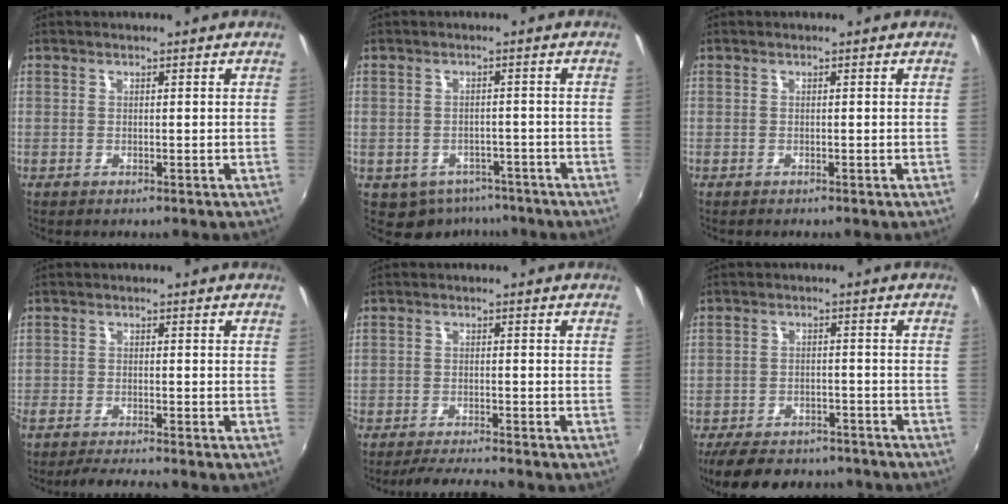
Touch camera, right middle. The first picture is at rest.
{"total": 6.5, "force": [-4.4, 4.4, 1.7], "torque": [-0.042, -0.004, -0.050]}
{"total": 0.0}
{"total": 5.2, "force": [-4.8, -0.2, 2.0], "torque": [-0.056, -0.012, -0.085]}
{"total": 5.9, "force": [-5.4, 0.0, 2.2], "torque": [-0.060, -0.007, -0.091]}
{"total": 14.3, "force": [-11.5, 6.2, 5.8], "torque": [-0.135, 0.000, -0.162]}